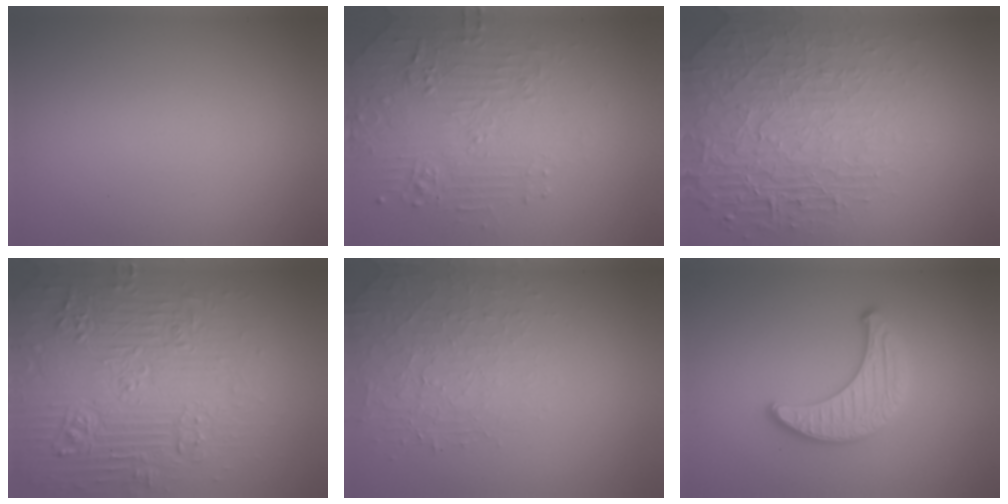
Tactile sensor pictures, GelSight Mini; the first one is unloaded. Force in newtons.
{"total": 5.0, "press": 3.9, "slide": 3.1}
{"total": 8.2, "press": 5.7, "slide": 5.9}
{"total": 8.0, "press": 7.7, "slide": 2.0}
{"total": 1.9, "press": 1.4, "slide": 1.3}
{"total": 3.2, "press": 3.1, "slide": 0.4}